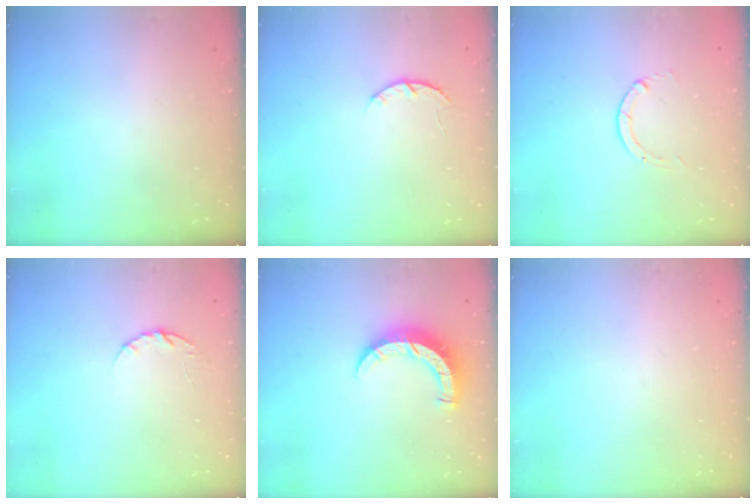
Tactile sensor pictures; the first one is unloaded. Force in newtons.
{"total": 3.4, "press": 3.4, "slide": 0.6}
{"total": 0.0}
{"total": 4.4, "press": 4.4, "slide": 0.6}
{"total": 7.8, "press": 7.8, "slide": 0.6}
{"total": 0.0}